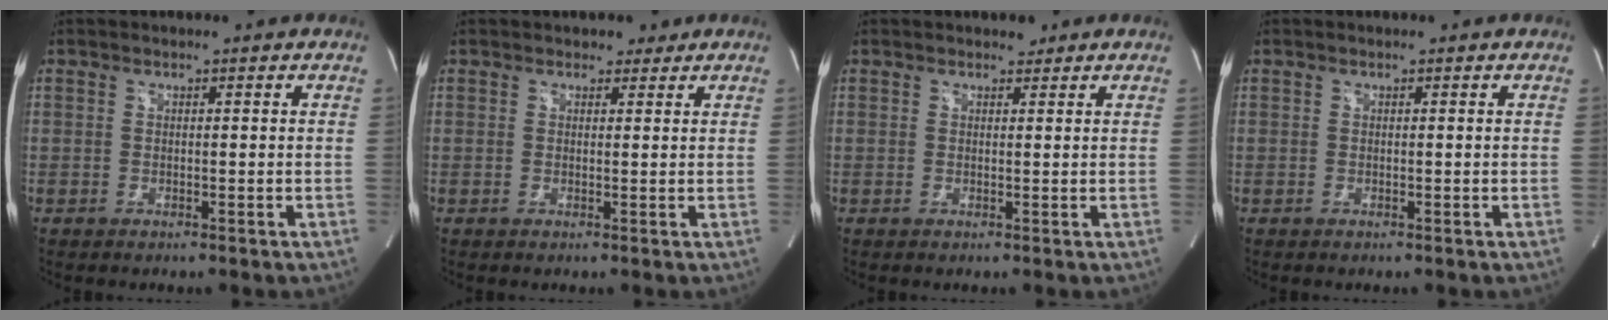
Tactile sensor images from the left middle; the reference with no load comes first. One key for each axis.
{"total": 1.7, "fx": 1.3, "fy": 1.2, "fz": 0.3, "tx": -0.003, "ty": 0.005, "tz": 0.014}
{"total": 1.1, "fx": 0.9, "fy": 0.6, "fz": 0.2, "tx": -0.005, "ty": 0.001, "tz": 0.010}
{"total": 0.0}